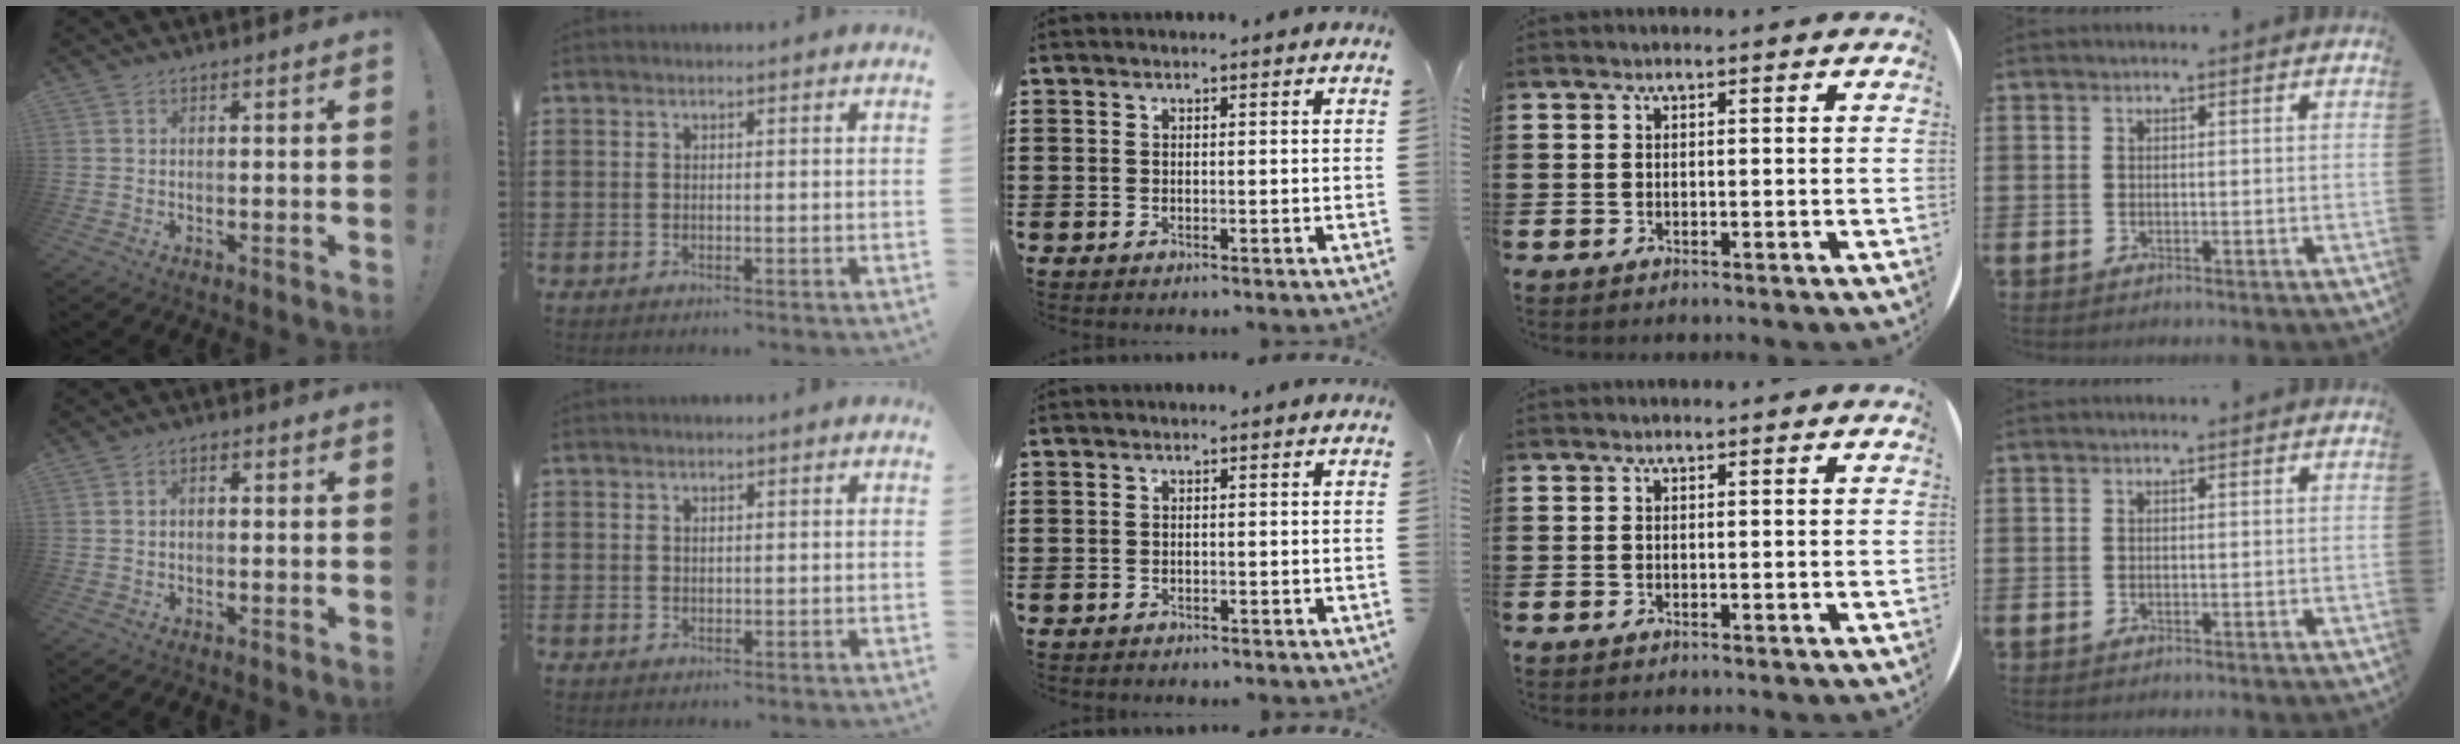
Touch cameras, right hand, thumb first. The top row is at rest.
{"thumb": {"total": 1.8, "force": [-0.9, 1.0, 1.1], "torque": [-0.018, 0.007, -0.016]}, "index": {"total": 0.7, "force": [0.4, 0.5, 0.3], "torque": [-0.008, 0.003, 0.008]}, "middle": {"total": 0.8, "force": [-0.8, 0.1, -0.1], "torque": [-0.001, 0.001, -0.018]}}